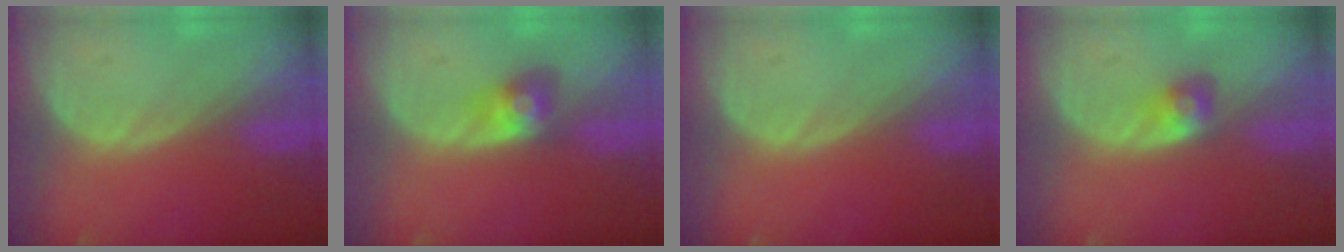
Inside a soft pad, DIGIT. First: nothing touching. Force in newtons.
{"total": 3.5, "press": 3.5, "slide": 0.3}
{"total": 0.0}
{"total": 2.8, "press": 2.5, "slide": 1.2}